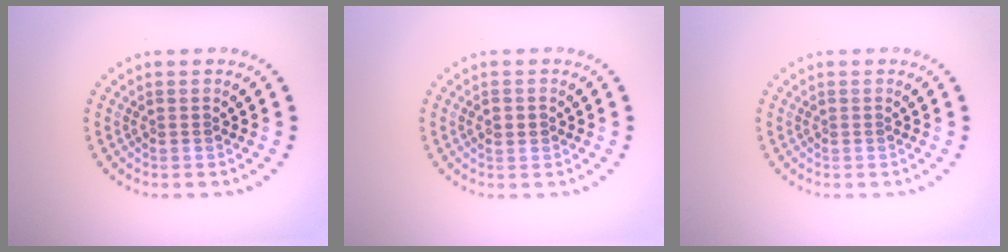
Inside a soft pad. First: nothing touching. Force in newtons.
{"total": 1.5, "press": 1.5, "slide": 0.0}
{"total": 0.0}